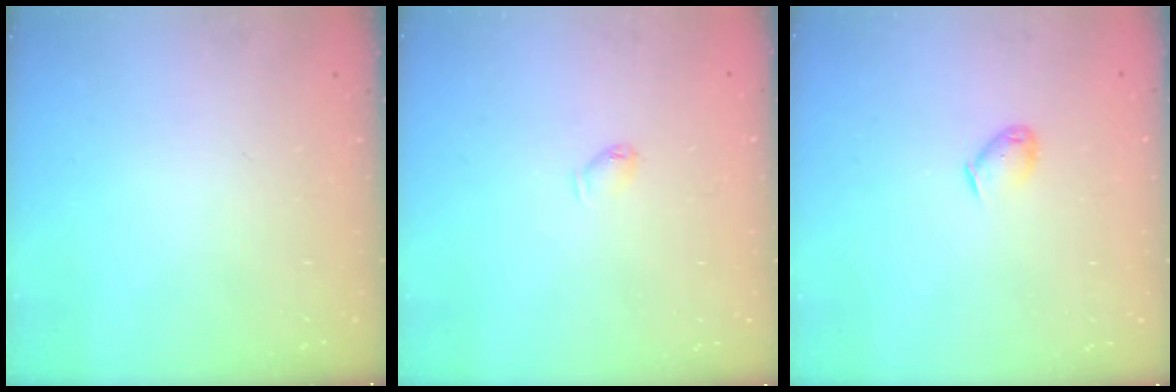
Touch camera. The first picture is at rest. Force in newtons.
{"total": 4.4, "press": 4.4, "slide": 0.8}
{"total": 4.3, "press": 4.2, "slide": 0.8}